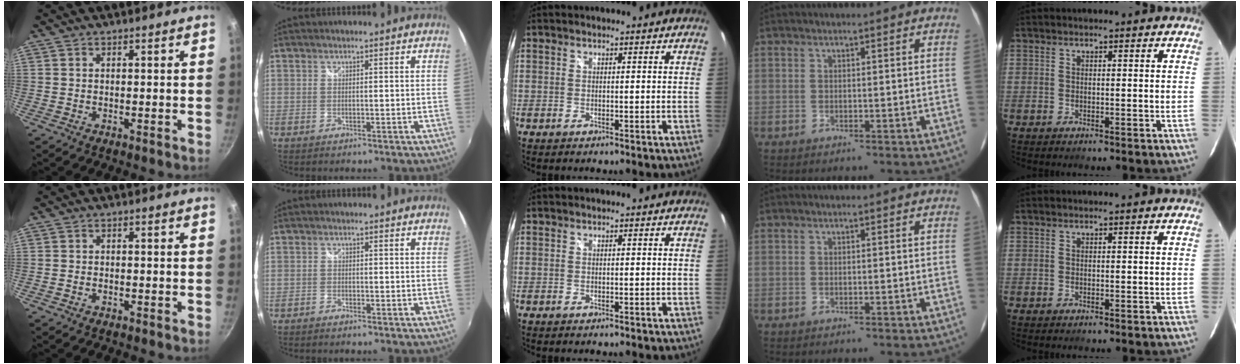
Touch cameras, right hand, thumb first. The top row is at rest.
{"thumb": {"total": 0.7, "force": [-0.5, 0.5, 0.3], "torque": [-0.012, 0.007, -0.011]}, "index": {"total": 1.0, "force": [-1.0, 0.3, 0.3], "torque": [-0.013, -0.003, -0.021]}}